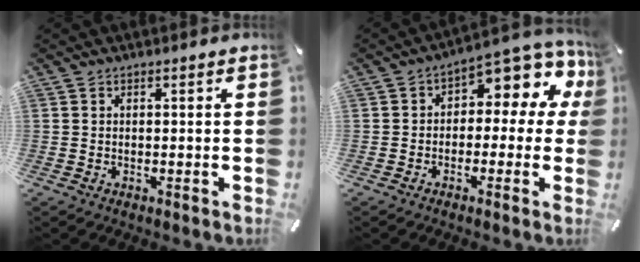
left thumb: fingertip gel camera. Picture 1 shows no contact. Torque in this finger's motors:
{"motor_torque": [0.41, 0.41, 0.53, 0.38, 0.06]}